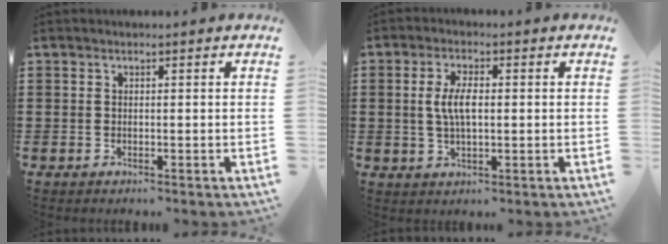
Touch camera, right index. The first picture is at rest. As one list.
[{"total": 5.1, "force": [0.4, 2.0, 4.7], "torque": [-0.107, 0.002, -0.001]}]